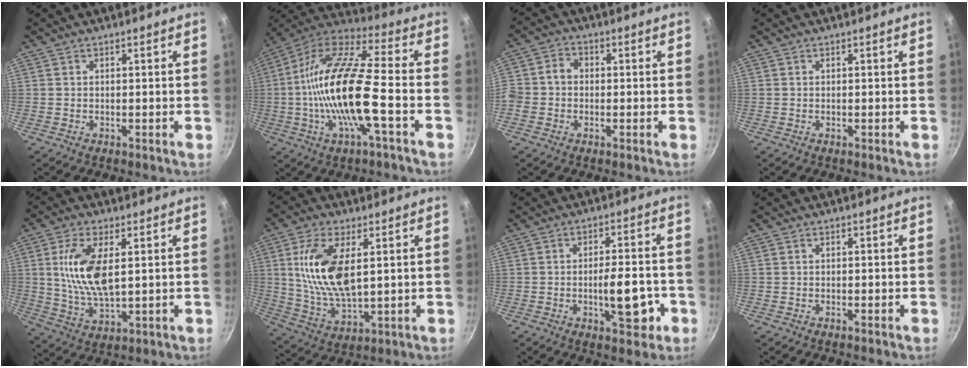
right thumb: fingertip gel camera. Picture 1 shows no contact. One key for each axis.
{"total": 20.7, "fx": -3.7, "fy": 5.6, "fz": 19.6, "tx": -0.371, "ty": 0.035, "tz": -0.087}
{"total": 4.9, "fx": -0.6, "fy": 4.2, "fz": 2.4, "tx": -0.030, "ty": 0.015, "tz": -0.024}
{"total": 0.0}
{"total": 12.1, "fx": 2.6, "fy": 5.5, "fz": 10.5, "tx": -0.202, "ty": -0.010, "tz": 0.055}
{"total": 14.5, "fx": 3.4, "fy": 6.9, "fz": 12.3, "tx": -0.235, "ty": -0.014, "tz": 0.071}
{"total": 9.9, "fx": -2.9, "fy": 4.0, "fz": 8.6, "tx": -0.100, "ty": 0.014, "tz": -0.038}
{"total": 0.0}